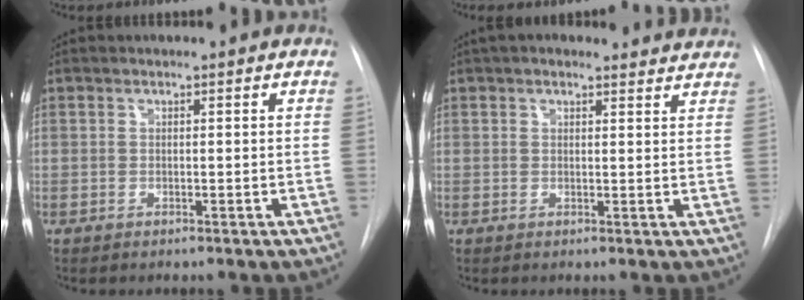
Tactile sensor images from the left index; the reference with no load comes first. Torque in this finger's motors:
{"motor_torque": [0.92, -1.21, 0.00, 0.01]}